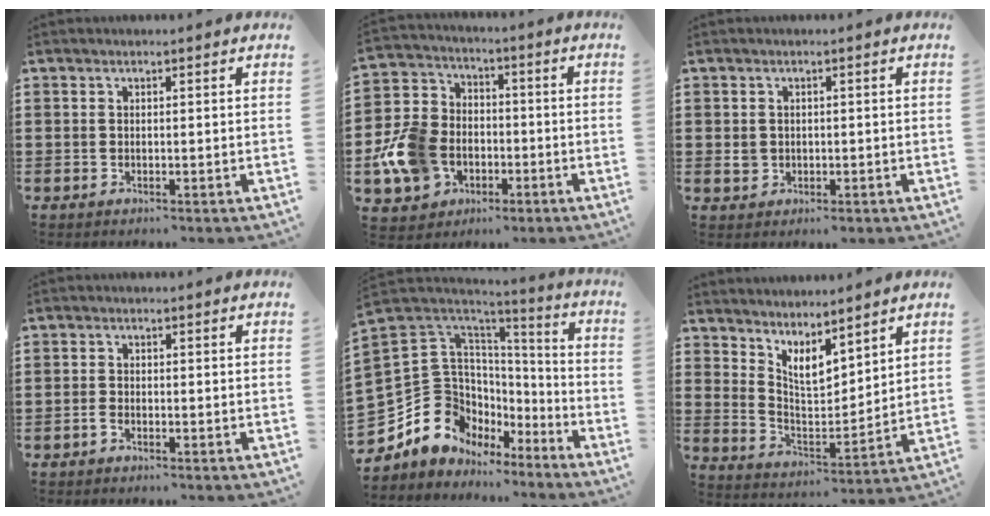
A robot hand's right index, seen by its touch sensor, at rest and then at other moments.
{"total": 11.0, "force": [-3.7, 8.6, 5.7], "torque": [-0.166, 0.020, -0.074]}
{"total": 1.7, "force": [-0.1, 1.6, 0.6], "torque": [-0.017, 0.007, -0.004]}
{"total": 1.2, "force": [-0.8, 0.5, 0.6], "torque": [-0.014, -0.003, -0.015]}
{"total": 11.8, "force": [-4.2, 10.4, 3.9], "torque": [-0.126, -0.019, -0.072]}
{"total": 5.4, "force": [4.5, 1.6, 2.6], "torque": [-0.066, -0.023, 0.081]}